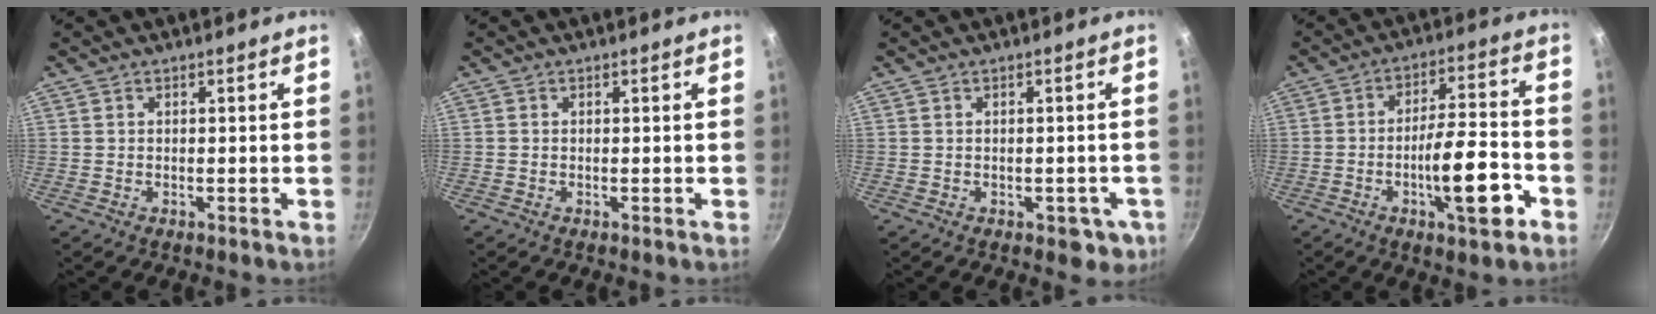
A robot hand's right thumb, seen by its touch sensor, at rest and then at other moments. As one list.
[{"total": 0.0}, {"total": 4.7, "force": [-1.6, 2.9, 3.3], "torque": [-0.020, 0.010, -0.009]}, {"total": 13.2, "force": [-5.0, 3.7, 11.6], "torque": [-0.166, 0.036, -0.077]}]